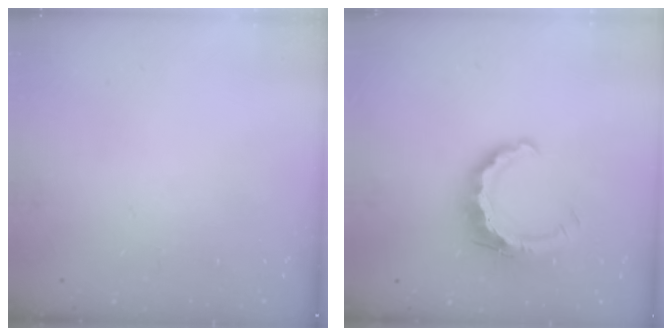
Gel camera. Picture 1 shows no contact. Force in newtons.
{"total": 10.1, "press": 10.0, "slide": 1.5}